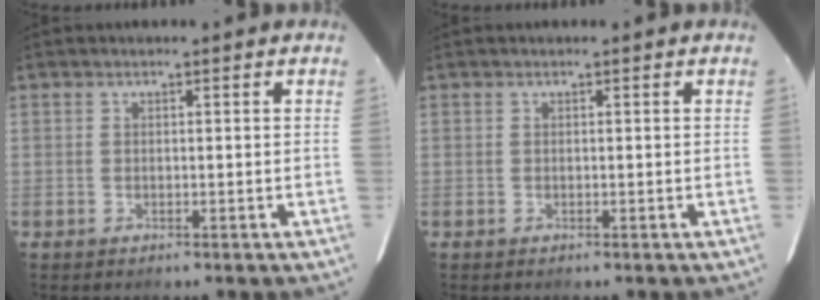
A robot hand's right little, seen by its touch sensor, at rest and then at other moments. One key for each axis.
{"total": 0.0}